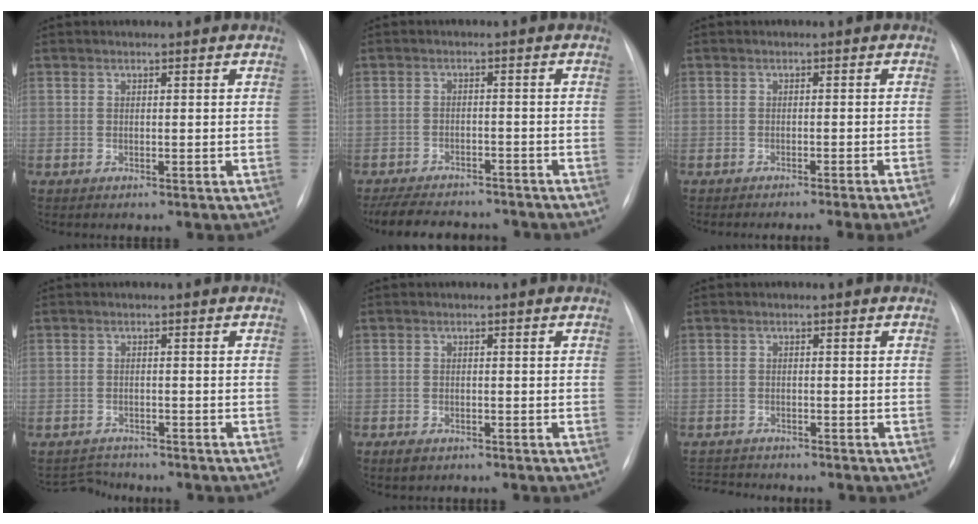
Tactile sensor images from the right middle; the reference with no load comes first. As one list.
[{"total": 13.5, "force": [-11.8, 4.3, 4.9], "torque": [-0.104, -0.001, -0.158]}, {"total": 7.9, "force": [-6.9, -2.0, 3.4], "torque": [-0.011, -0.017, -0.084]}, {"total": 2.6, "force": [-2.4, 0.1, -1.0], "torque": [0.015, -0.016, -0.037]}, {"total": 1.8, "force": [-1.3, 1.0, 0.7], "torque": [-0.021, -0.001, -0.017]}, {"total": 4.3, "force": [-4.3, 0.3, 0.3], "torque": [-0.008, -0.016, -0.070]}]